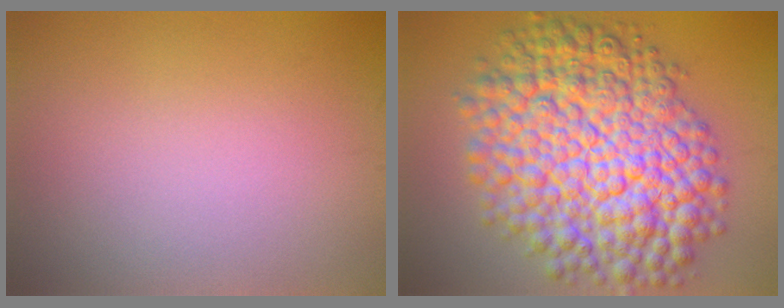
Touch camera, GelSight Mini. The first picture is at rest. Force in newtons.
{"total": 13.9, "press": 13.9, "slide": 0.3}